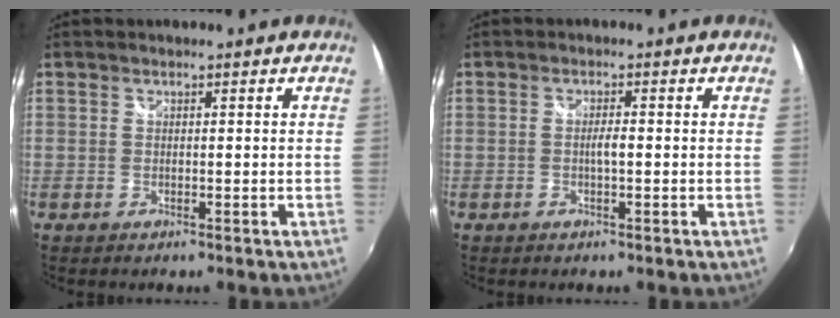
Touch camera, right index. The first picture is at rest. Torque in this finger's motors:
{"motor_torque": [0.47, 0.14, 0.26, 0.06]}